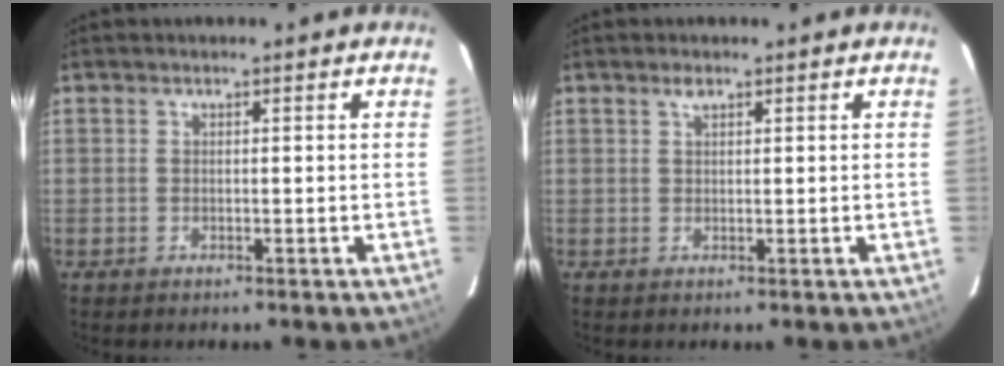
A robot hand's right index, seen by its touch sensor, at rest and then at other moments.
{"total": 1.1, "force": [0.7, 0.5, 0.6], "torque": [-0.011, 0.004, 0.013]}